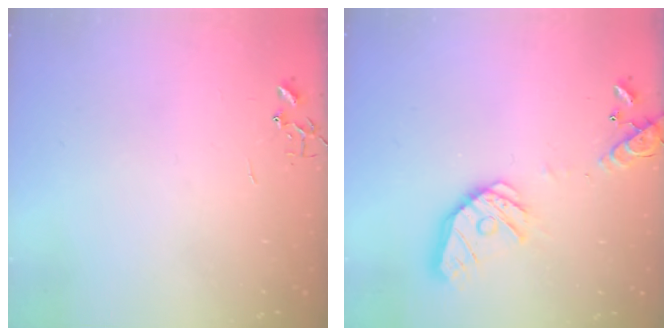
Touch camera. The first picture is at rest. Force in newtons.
{"total": 16.9, "press": 16.7, "slide": 3.0}